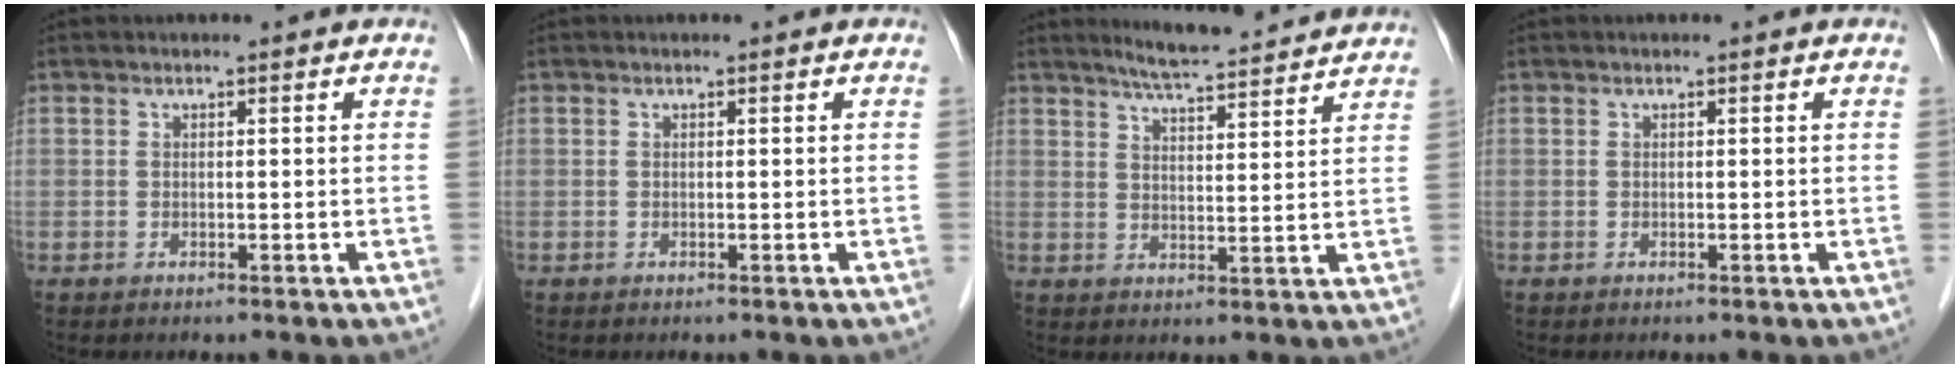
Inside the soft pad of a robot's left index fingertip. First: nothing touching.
{"total": 0.0}
{"total": 10.5, "force": [9.8, 0.3, 3.8], "torque": [-0.065, 0.014, 0.135]}
{"total": 0.0}